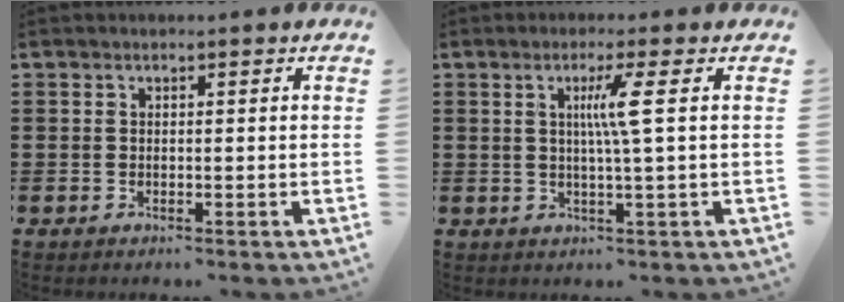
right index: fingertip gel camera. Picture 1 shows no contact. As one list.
[{"total": 4.6, "force": [0.8, -0.9, 4.4], "torque": [-0.085, -0.007, 0.007]}]